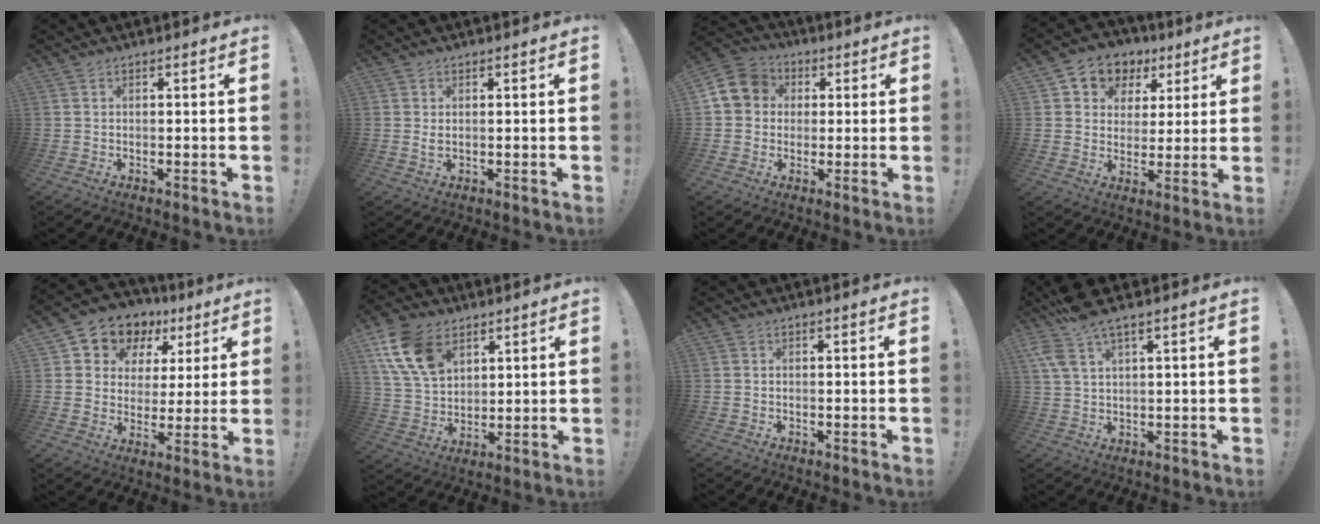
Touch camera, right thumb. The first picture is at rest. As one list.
[{"total": 1.7, "force": [0.4, 0.8, 1.5], "torque": [-0.022, -0.001, 0.005]}, {"total": 10.1, "force": [1.9, 9.0, 4.0], "torque": [-0.067, 0.010, 0.042]}, {"total": 8.2, "force": [3.7, 7.0, 1.9], "torque": [-0.033, -0.023, 0.076]}, {"total": 9.4, "force": [5.2, 7.4, 2.8], "torque": [-0.047, -0.041, 0.099]}, {"total": 14.9, "force": [7.5, 10.0, 8.1], "torque": [-0.156, -0.023, 0.150]}, {"total": 0.0}, {"total": 7.6, "force": [5.0, 1.8, 5.4], "torque": [-0.117, -0.014, 0.097]}]